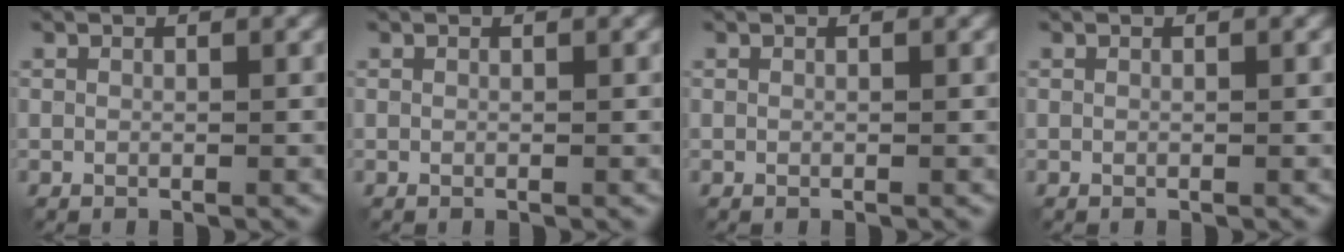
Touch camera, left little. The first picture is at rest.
{"total": 0.0}
{"total": 0.0}
{"total": 0.0}